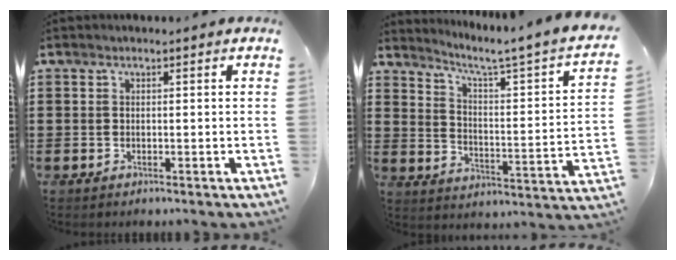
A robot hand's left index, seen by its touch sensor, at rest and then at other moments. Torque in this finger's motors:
{"motor_torque": [2.14, 0.00, -0.02, 0.01]}